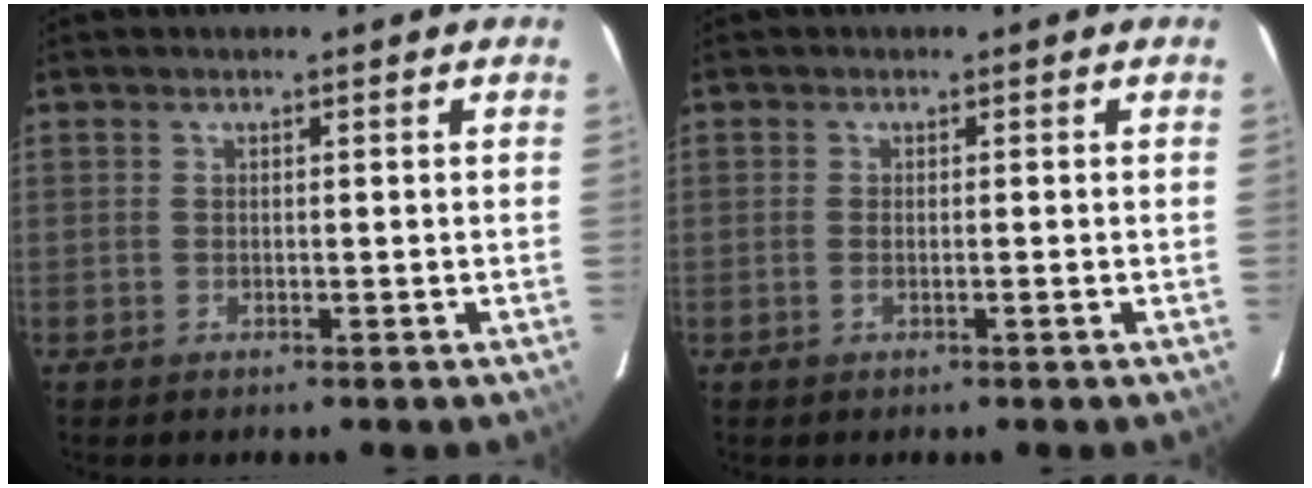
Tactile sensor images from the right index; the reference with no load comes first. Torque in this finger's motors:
{"motor_torque": [-0.10, 0.03, -0.07, 0.00]}